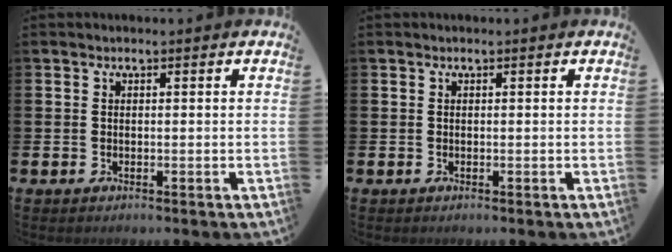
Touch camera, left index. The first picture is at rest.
{"total": 0.0}